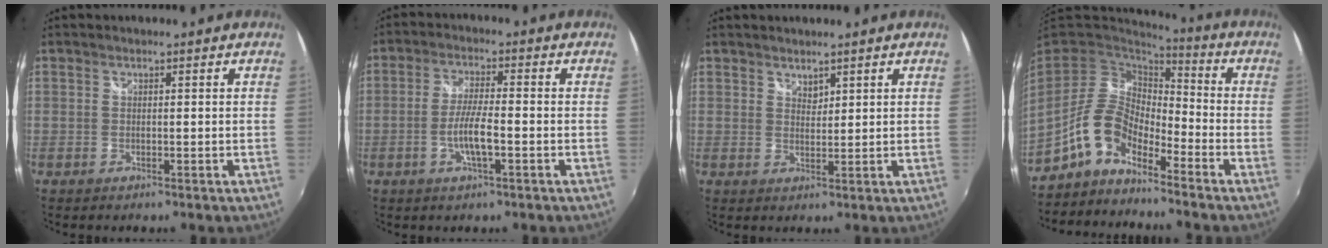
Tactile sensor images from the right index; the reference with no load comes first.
{"total": 6.1, "force": [-2.0, 0.9, 5.6], "torque": [-0.112, -0.003, -0.038]}
{"total": 1.9, "force": [1.7, 0.8, 0.4], "torque": [-0.001, 0.002, 0.030]}
{"total": 9.7, "force": [-6.4, 4.5, 5.7], "torque": [-0.115, 0.018, -0.133]}